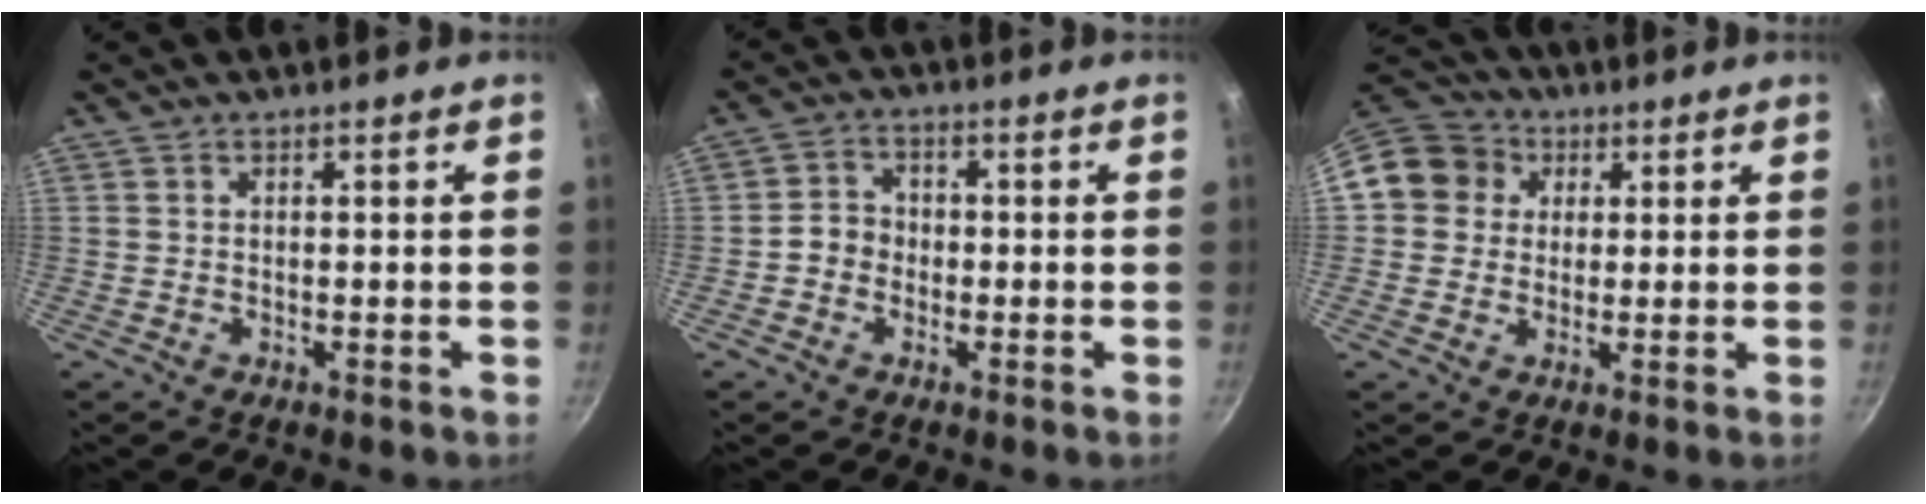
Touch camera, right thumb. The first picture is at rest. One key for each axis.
{"total": 4.0, "fx": -1.0, "fy": 3.5, "fz": 1.6, "tx": -0.004, "ty": 0.019, "tz": -0.028}
{"total": 10.9, "fx": 2.5, "fy": 10.0, "fz": 3.8, "tx": -0.048, "ty": 0.024, "tz": 0.026}